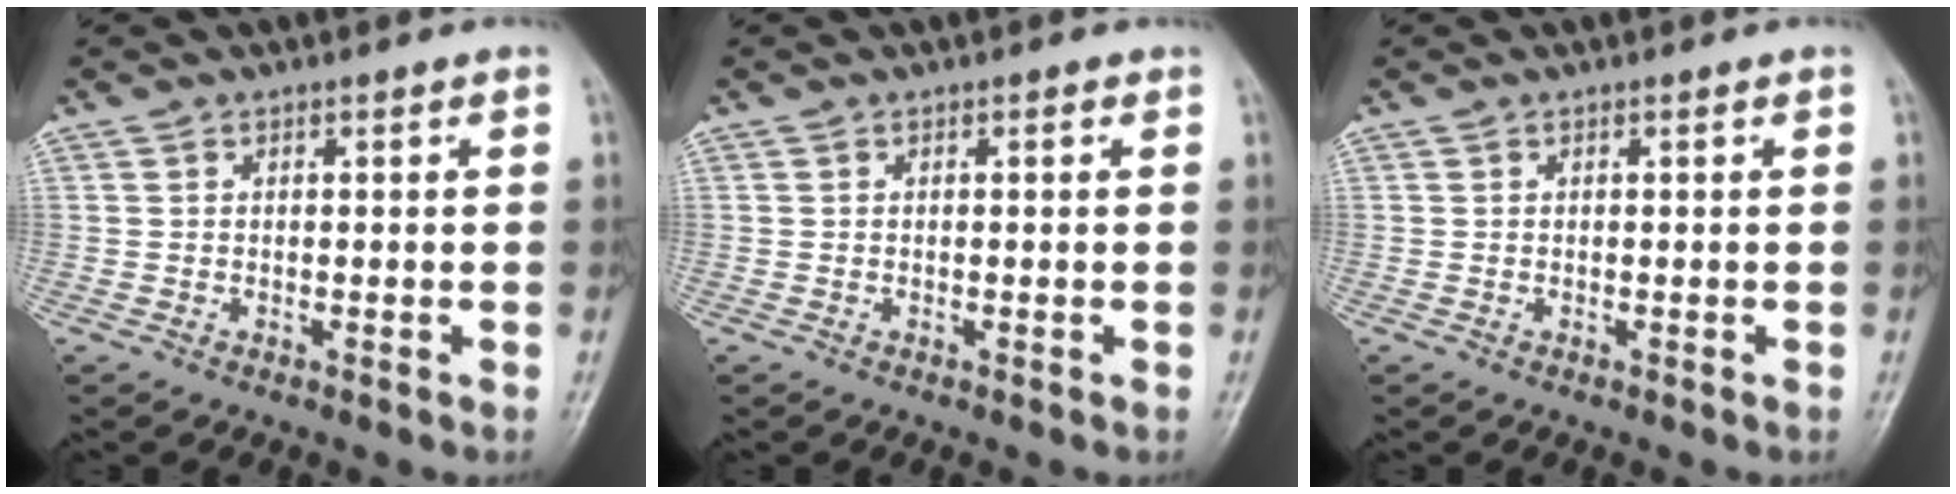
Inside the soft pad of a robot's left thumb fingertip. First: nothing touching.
{"total": 0.0}
{"total": 0.0}